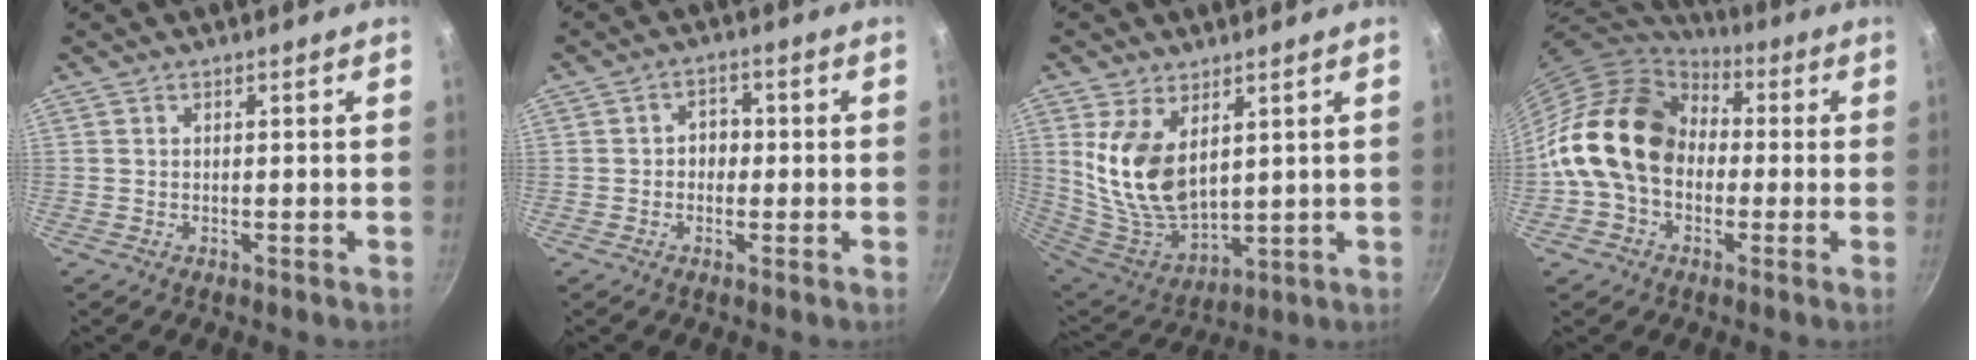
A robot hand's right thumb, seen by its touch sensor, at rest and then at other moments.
{"total": 3.3, "force": [-0.4, 2.8, 1.8], "torque": [0.000, 0.010, -0.010]}
{"total": 14.2, "force": [4.3, 8.2, 10.7], "torque": [-0.197, -0.048, 0.101]}
{"total": 18.1, "force": [-0.4, 13.9, 11.6], "torque": [-0.179, 0.046, -0.021]}